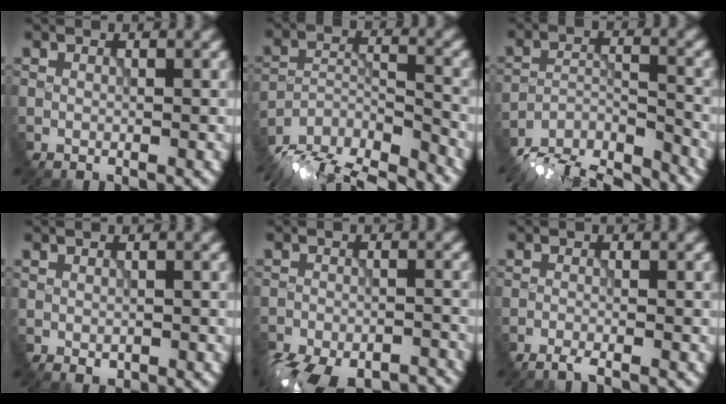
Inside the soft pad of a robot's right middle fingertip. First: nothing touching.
{"total": 14.1, "force": [-13.1, 3.6, 3.9], "torque": [-0.069, -0.007, -0.183]}
{"total": 11.3, "force": [-10.8, 2.5, 2.4], "torque": [-0.031, -0.008, -0.160]}
{"total": 0.9, "force": [-0.5, 0.6, 0.5], "torque": [-0.005, -0.008, -0.003]}
{"total": 12.2, "force": [-10.9, 4.0, 3.8], "torque": [-0.057, -0.030, -0.143]}
{"total": 2.1, "force": [-1.9, -0.2, 0.7], "torque": [-0.010, -0.004, -0.039]}